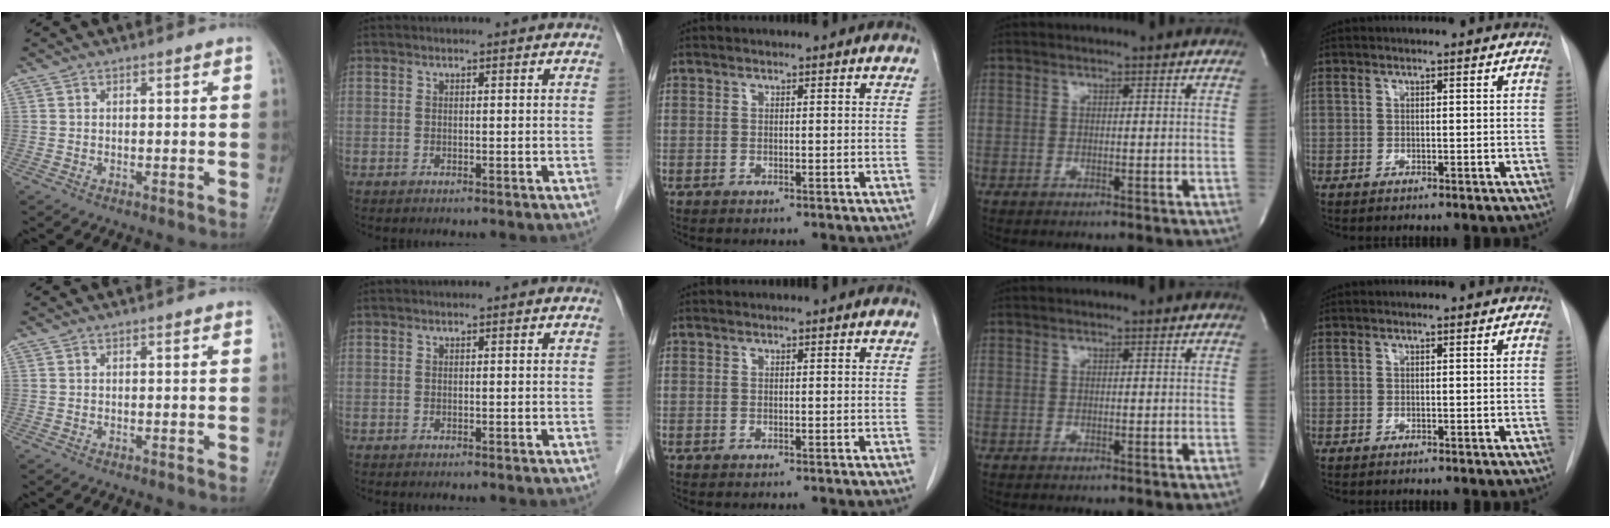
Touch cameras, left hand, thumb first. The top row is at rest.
{}